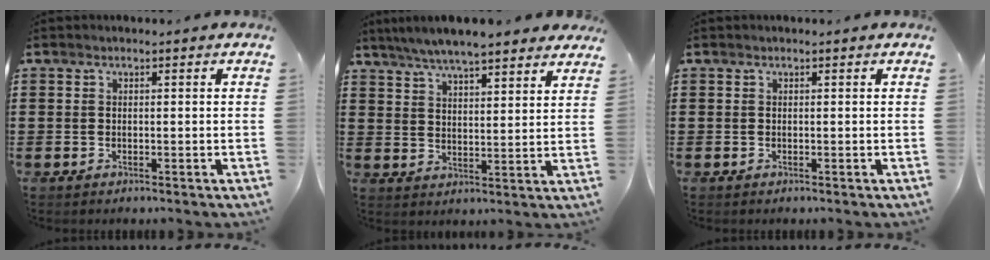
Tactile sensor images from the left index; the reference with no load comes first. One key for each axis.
{"total": 6.1, "fx": 5.7, "fy": 0.5, "fz": 2.0, "tx": -0.059, "ty": -0.018, "tz": 0.103}
{"total": 0.0}